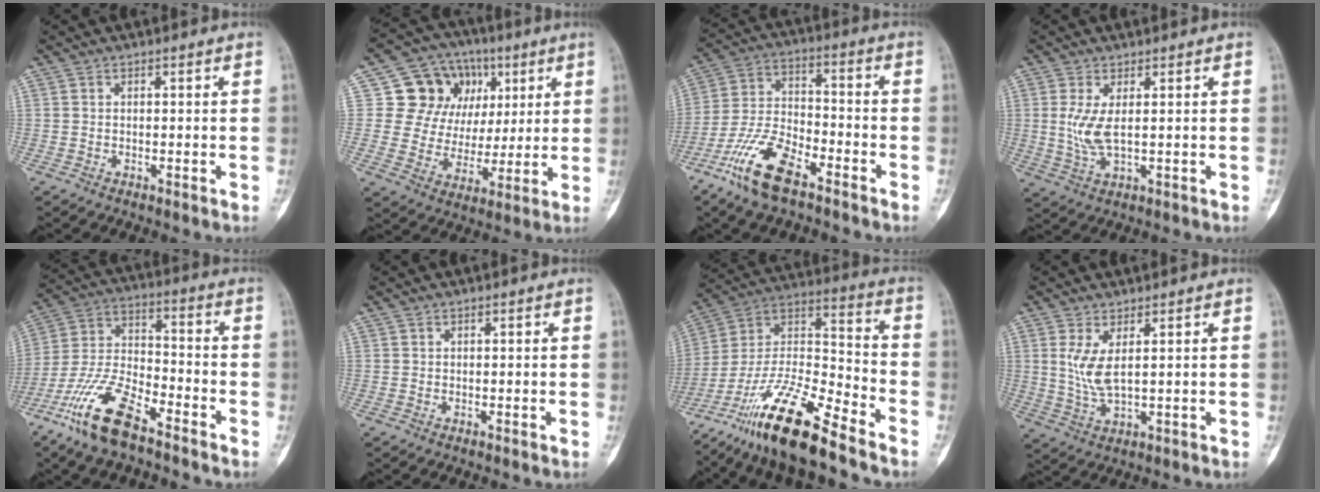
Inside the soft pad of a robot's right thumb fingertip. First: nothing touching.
{"total": 15.8, "force": [5.1, 13.5, 6.6], "torque": [-0.055, 0.011, 0.095]}
{"total": 13.1, "force": [-8.3, 5.2, 8.7], "torque": [-0.178, 0.043, -0.167]}
{"total": 5.2, "force": [0.9, 1.7, 4.9], "torque": [-0.119, -0.013, 0.024]}
{"total": 14.4, "force": [-9.6, 5.1, 9.5], "torque": [-0.197, 0.052, -0.190]}
{"total": 0.0}
{"total": 19.3, "force": [-14.1, 3.5, 12.7], "torque": [-0.245, 0.071, -0.260]}
{"total": 5.5, "force": [1.7, 1.5, 4.9], "torque": [-0.115, -0.019, 0.045]}